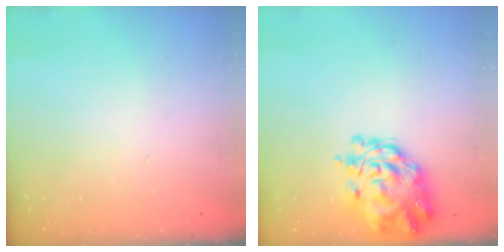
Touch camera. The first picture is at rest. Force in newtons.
{"total": 8.9, "press": 8.3, "slide": 3.1}